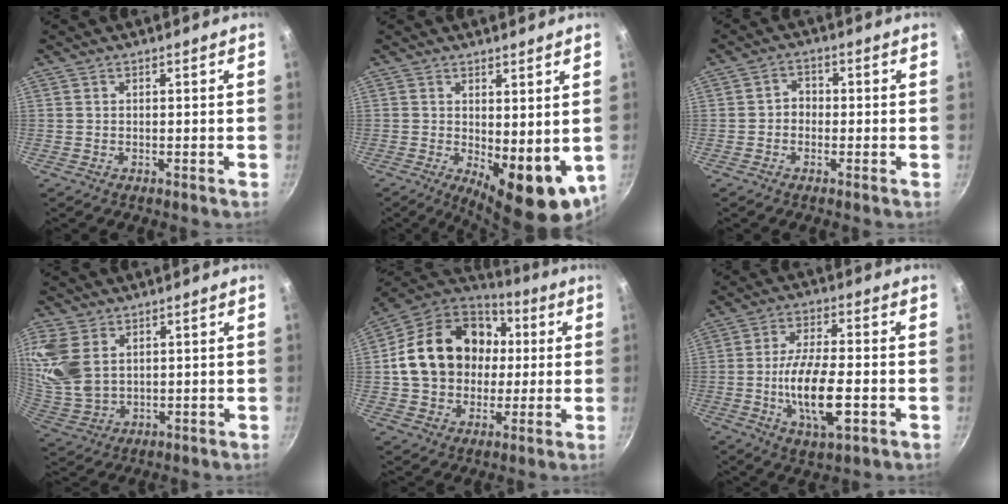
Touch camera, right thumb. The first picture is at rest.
{"total": 11.0, "force": [-0.2, 4.9, 9.9], "torque": [-0.108, -0.017, 0.012]}
{"total": 2.9, "force": [-0.7, 2.5, 1.4], "torque": [-0.005, 0.014, -0.018]}
{"total": 13.0, "force": [4.6, 8.8, 8.4], "torque": [-0.175, -0.017, 0.104]}
{"total": 22.6, "force": [2.4, 17.9, 13.6], "torque": [-0.220, 0.034, 0.042]}
{"total": 13.5, "force": [-3.2, 5.0, 12.1], "torque": [-0.217, 0.009, -0.058]}